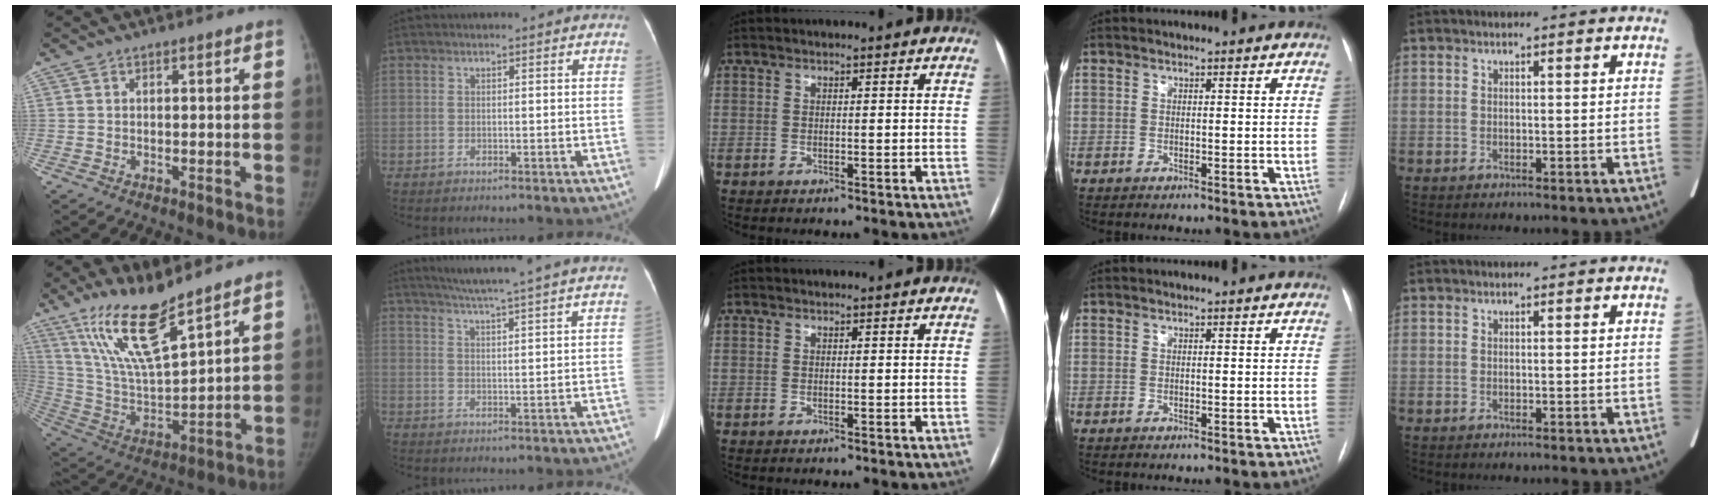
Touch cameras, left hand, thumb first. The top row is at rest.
{"thumb": {"total": 16.8, "force": [11.9, 3.8, 11.3], "torque": [-0.197, -0.068, 0.240]}, "index": {"total": 15.7, "force": [13.7, -1.2, 7.6], "torque": [-0.126, 0.000, 0.174]}, "middle": {"total": 1.4, "force": [-0.7, -0.9, -0.8], "torque": [0.015, -0.008, -0.011]}}